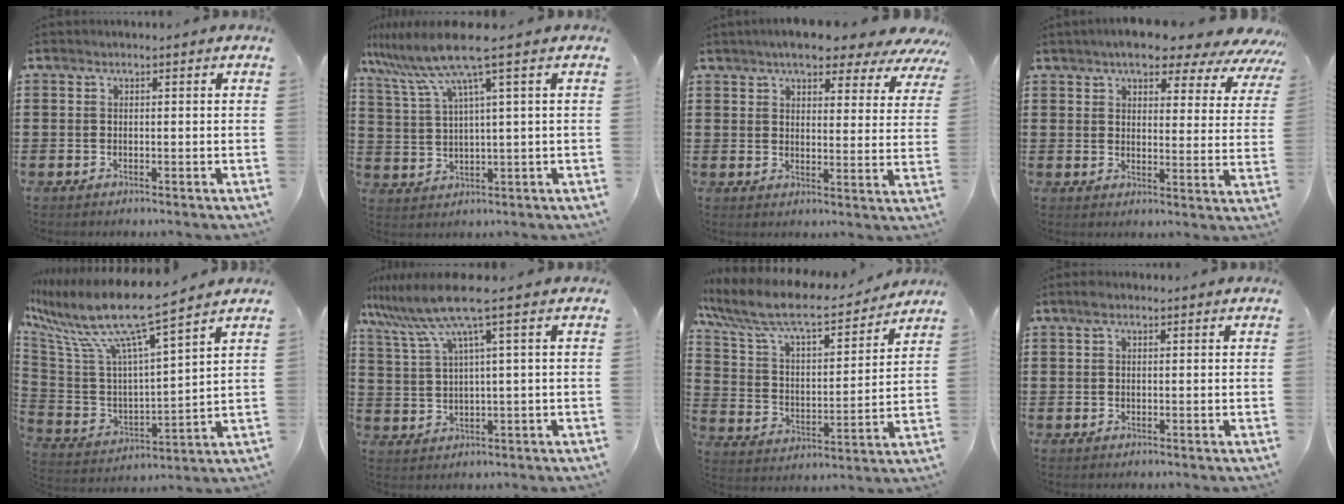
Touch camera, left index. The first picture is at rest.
{"total": 8.6, "force": [5.1, -0.3, 7.0], "torque": [-0.166, -0.028, 0.082]}
{"total": 6.3, "force": [5.5, 1.5, 2.7], "torque": [-0.069, -0.021, 0.095]}
{"total": 6.5, "force": [5.7, 1.6, 2.7], "torque": [-0.063, -0.027, 0.095]}
{"total": 11.8, "force": [9.0, 0.7, 7.7], "torque": [-0.190, -0.065, 0.146]}
{"total": 8.2, "force": [4.5, 0.0, 6.9], "torque": [-0.169, -0.029, 0.070]}
{"total": 10.2, "force": [8.5, 2.2, 5.2], "torque": [-0.136, -0.047, 0.143]}
{"total": 1.5, "force": [0.8, 0.7, 1.1], "torque": [-0.024, 0.005, 0.013]}